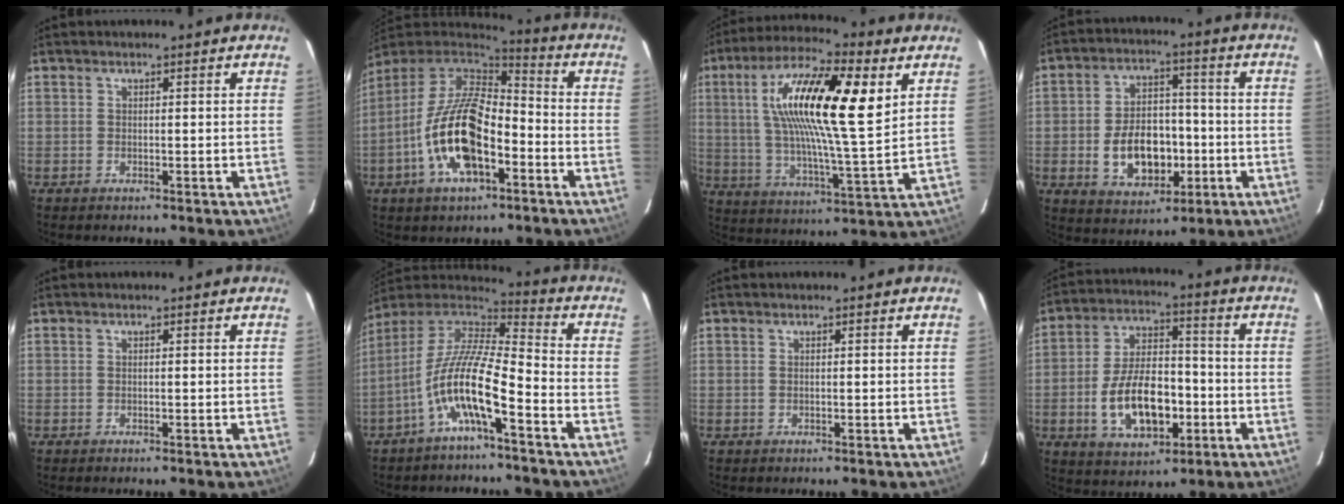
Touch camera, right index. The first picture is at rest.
{"total": 17.8, "force": [-6.4, 8.2, 14.5], "torque": [-0.299, -0.008, -0.123]}
{"total": 21.5, "force": [7.4, 4.9, 19.6], "torque": [-0.346, 0.020, 0.120]}
{"total": 12.5, "force": [-3.2, 8.3, 8.8], "torque": [-0.176, 0.014, -0.033]}
{"total": 0.0}
{"total": 13.5, "force": [-6.2, 2.9, 11.6], "torque": [-0.223, -0.001, -0.122]}
{"total": 0.0}
{"total": 14.2, "force": [-4.2, 7.7, 11.2], "torque": [-0.222, 0.010, -0.057]}